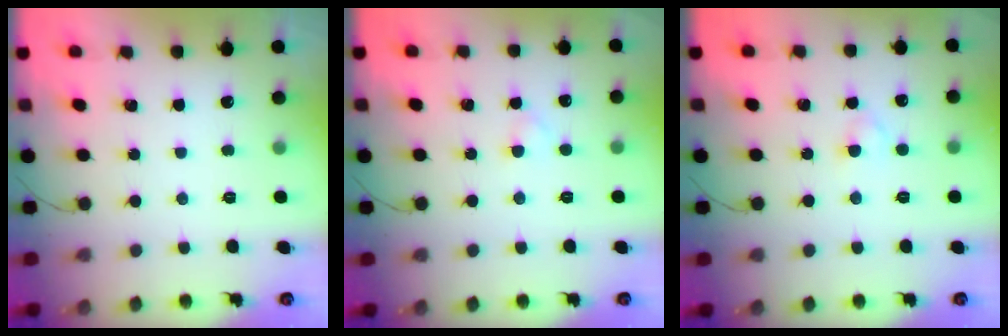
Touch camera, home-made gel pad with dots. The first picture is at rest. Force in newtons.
{"total": 1.8, "press": 1.5, "slide": 1.0}
{"total": 2.2, "press": 2.0, "slide": 1.1}